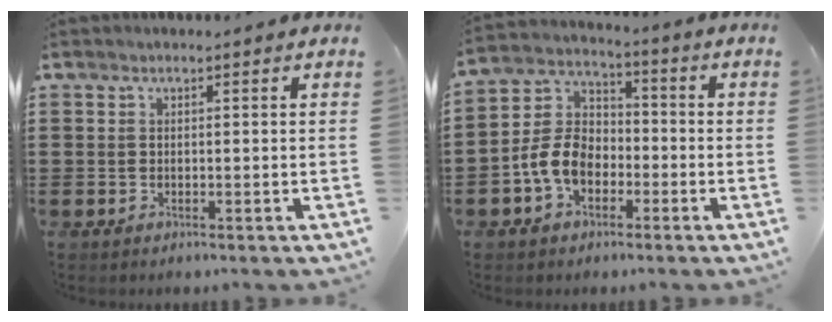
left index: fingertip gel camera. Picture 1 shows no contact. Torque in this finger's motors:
{"motor_torque": [1.56, 0.58, 0.38, 0.14]}